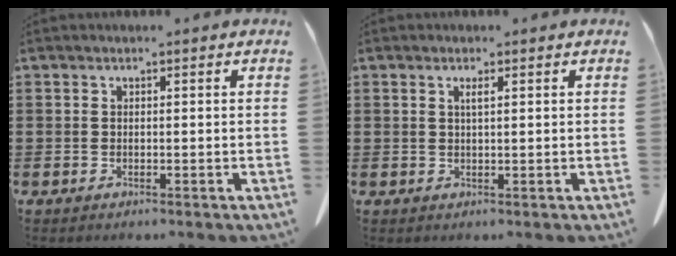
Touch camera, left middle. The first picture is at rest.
{"total": 1.1, "force": [0.5, 0.1, 1.0], "torque": [-0.021, 0.000, 0.009]}